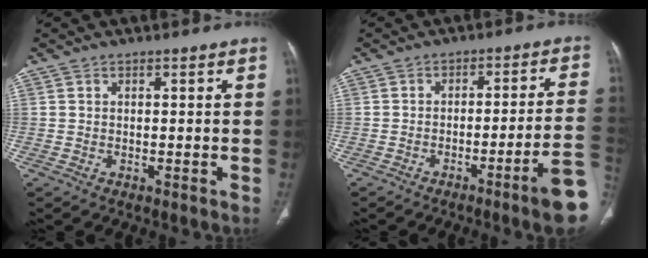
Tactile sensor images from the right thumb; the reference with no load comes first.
{"total": 10.6, "force": [-4.9, -0.2, 9.3], "torque": [-0.123, 0.024, -0.071]}